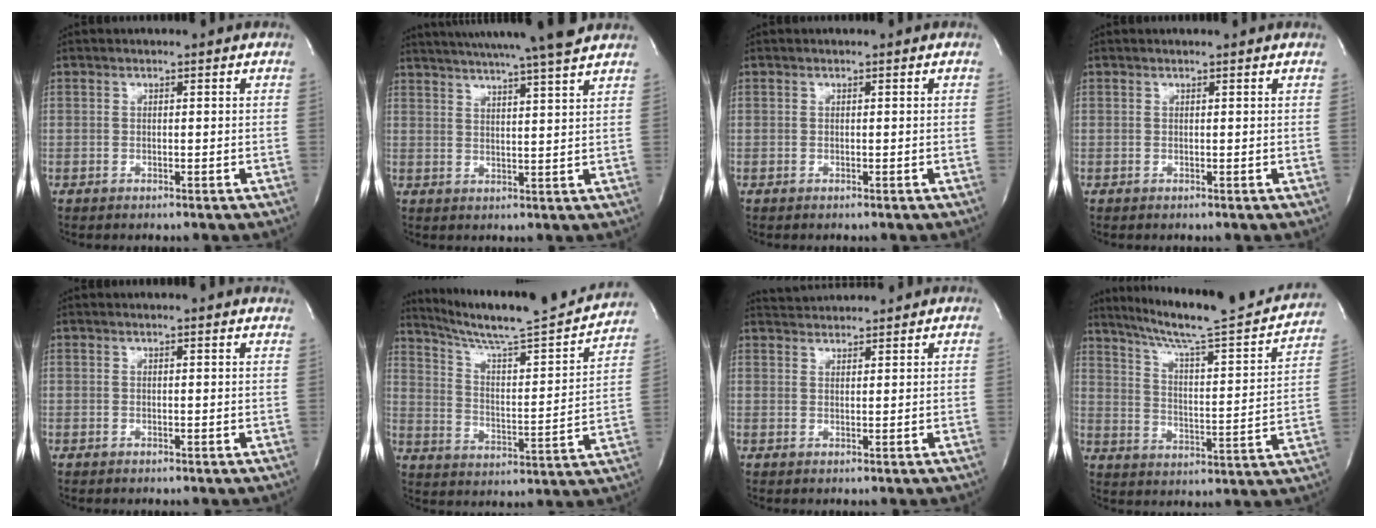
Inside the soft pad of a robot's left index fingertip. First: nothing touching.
{"total": 16.6, "force": [14.6, -0.8, 8.0], "torque": [-0.139, -0.005, 0.197]}
{"total": 0.0}
{"total": 0.6, "force": [0.5, -0.1, 0.2], "torque": [-0.009, -0.003, 0.008]}
{"total": 4.3, "force": [4.1, 0.1, 1.3], "torque": [-0.018, 0.006, 0.027]}
{"total": 21.1, "force": [19.3, 0.8, 8.5], "torque": [-0.136, -0.035, 0.275]}
{"total": 4.0, "force": [4.0, -0.1, 0.2], "torque": [-0.012, 0.024, 0.068]}
{"total": 23.3, "force": [20.6, 1.9, 10.8], "torque": [-0.166, -0.031, 0.277]}